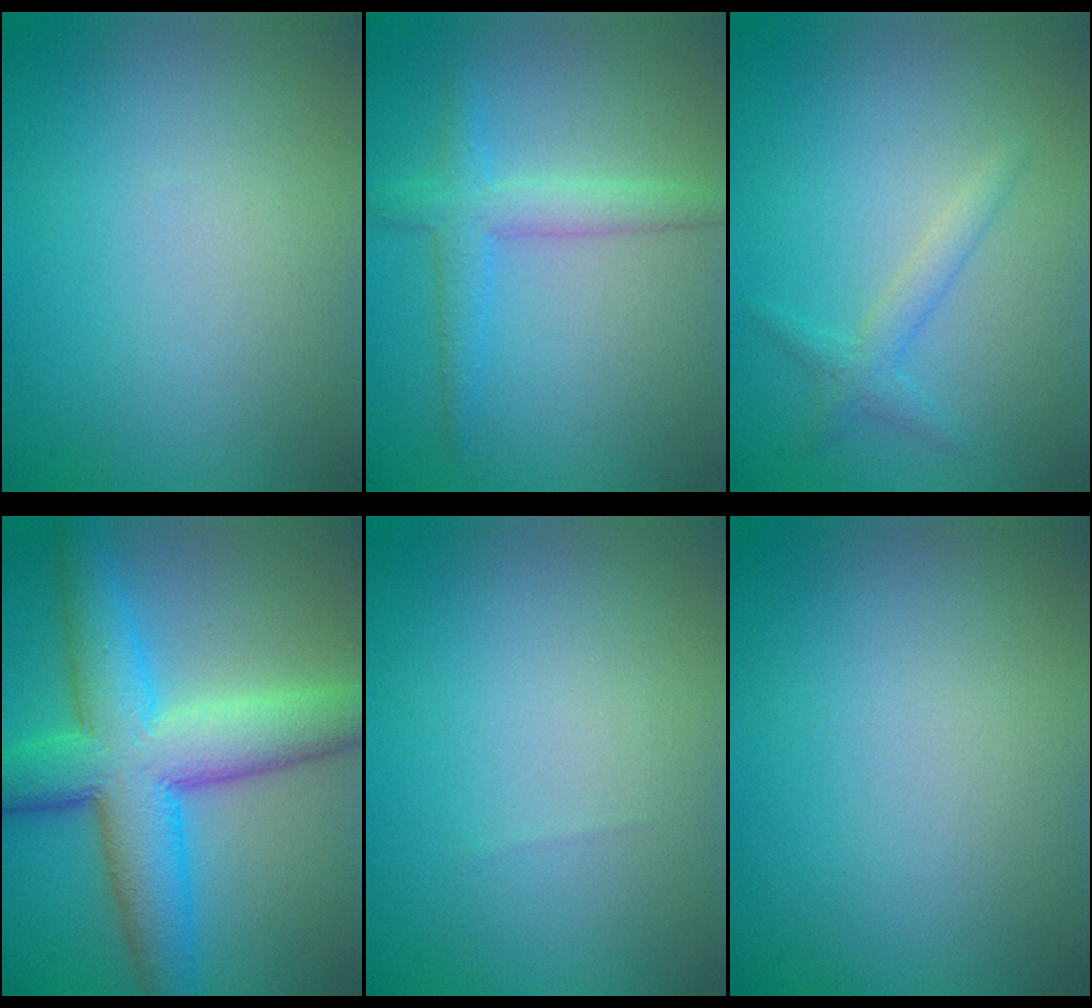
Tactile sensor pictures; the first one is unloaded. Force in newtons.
{"total": 2.9, "press": 2.9, "slide": 0.1}
{"total": 1.6, "press": 1.6, "slide": 0.0}
{"total": 9.8, "press": 9.8, "slide": 0.0}
{"total": 0.0}
{"total": 0.0}